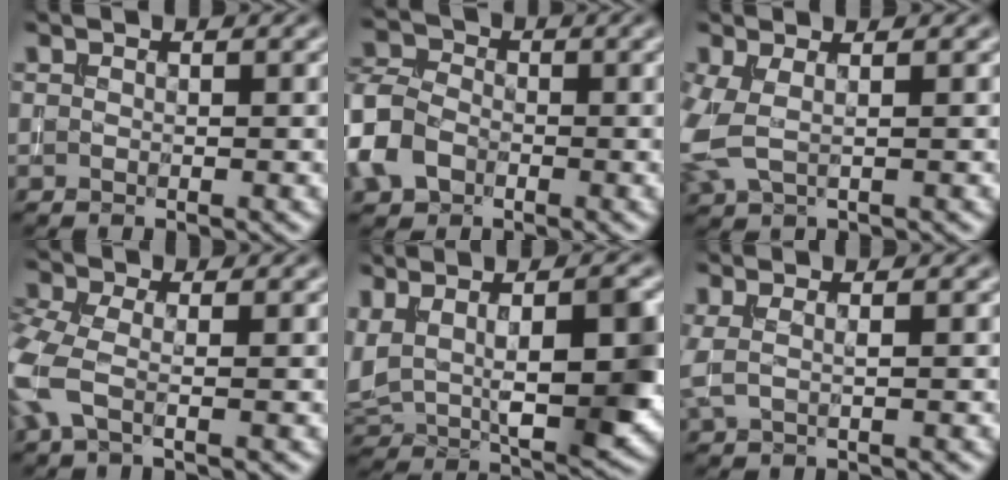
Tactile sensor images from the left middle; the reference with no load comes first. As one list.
[{"total": 5.0, "force": [-2.3, 3.6, 2.6], "torque": [-0.060, 0.005, -0.063]}, {"total": 2.8, "force": [0.1, 1.4, 2.4], "torque": [-0.075, 0.000, -0.001]}, {"total": 4.3, "force": [-1.4, 2.2, 3.5], "torque": [-0.102, 0.000, -0.042]}, {"total": 9.6, "force": [1.7, 3.7, 8.7], "torque": [-0.160, -0.001, 0.035]}, {"total": 1.5, "force": [0.6, 0.5, 1.3], "torque": [-0.021, 0.007, 0.007]}]